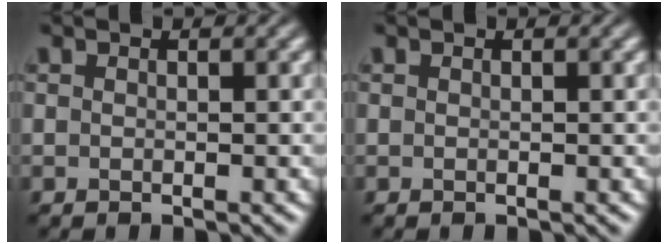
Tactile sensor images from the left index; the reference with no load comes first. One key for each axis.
{"total": 0.0}